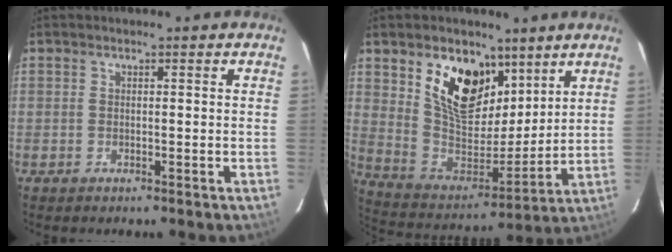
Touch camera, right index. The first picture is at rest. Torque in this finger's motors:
{"motor_torque": [0.08, 0.33, 0.12, 0.04]}